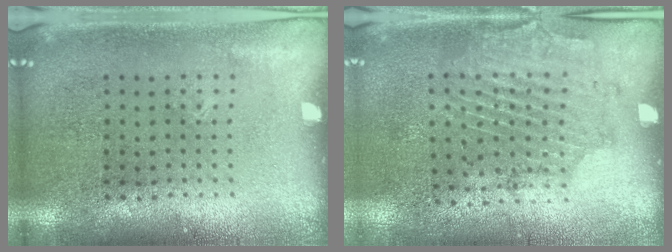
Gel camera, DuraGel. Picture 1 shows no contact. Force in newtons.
{"total": 1.7, "press": 1.2, "slide": 1.2}